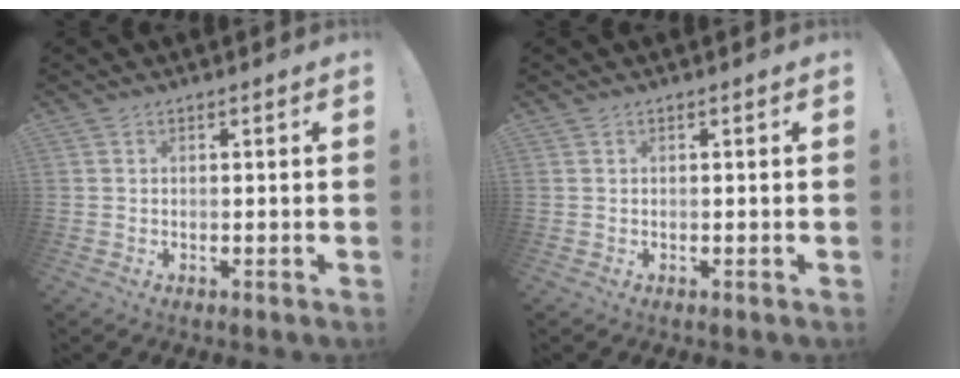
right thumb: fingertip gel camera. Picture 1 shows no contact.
{"total": 0.0}